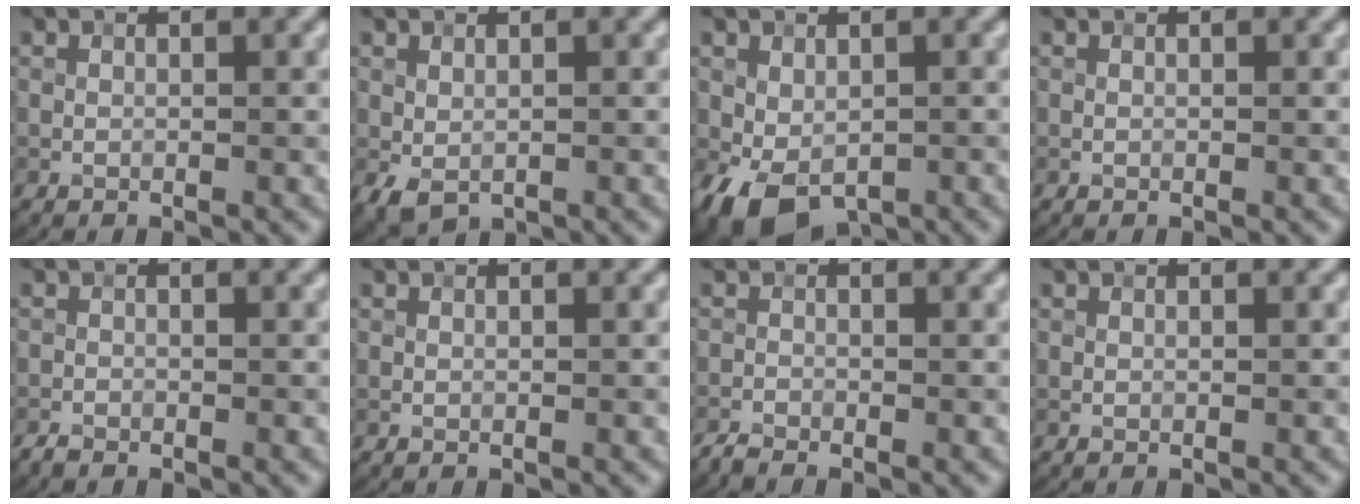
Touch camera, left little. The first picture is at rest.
{"total": 1.4, "force": [-0.1, 1.1, 0.9], "torque": [-0.026, -0.004, 0.004]}
{"total": 5.2, "force": [-1.8, 3.4, 3.5], "torque": [-0.066, -0.002, -0.030]}
{"total": 0.0}
{"total": 0.9, "force": [-0.9, 0.1, -0.1], "torque": [-0.001, 0.003, -0.019]}
{"total": 0.0}
{"total": 1.4, "force": [-1.4, 0.0, 0.0], "torque": [-0.004, -0.001, -0.034]}
{"total": 0.0}